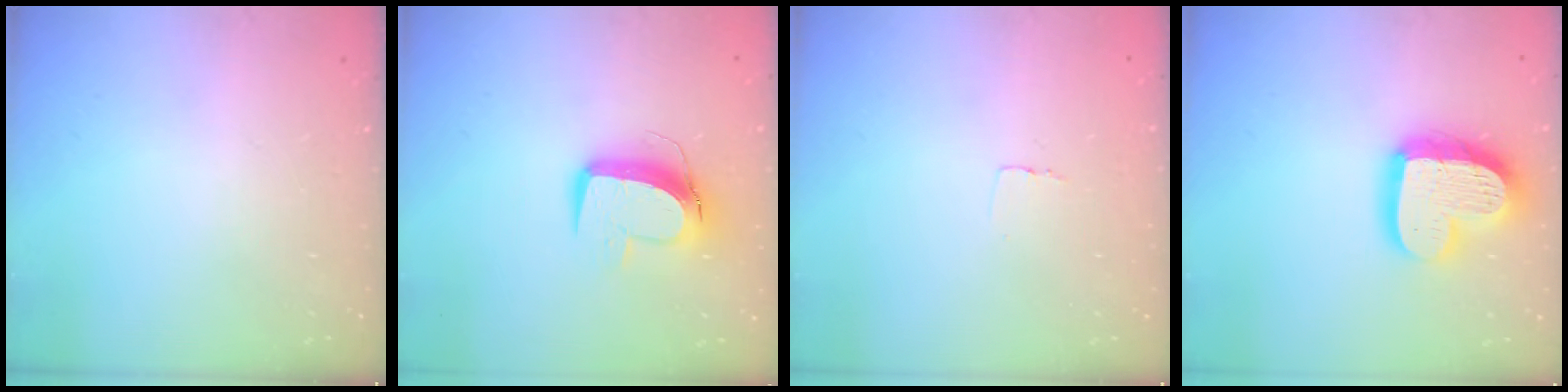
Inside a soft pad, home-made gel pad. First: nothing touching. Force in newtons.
{"total": 11.2, "press": 11.1, "slide": 1.2}
{"total": 2.6, "press": 2.6, "slide": 0.1}
{"total": 17.9, "press": 17.8, "slide": 1.7}